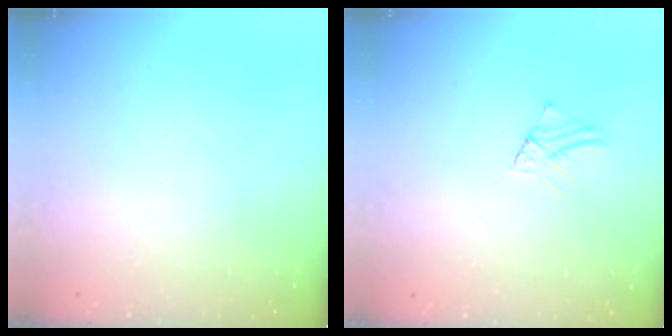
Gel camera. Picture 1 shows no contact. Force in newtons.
{"total": 1.5, "press": 1.5, "slide": 0.0}